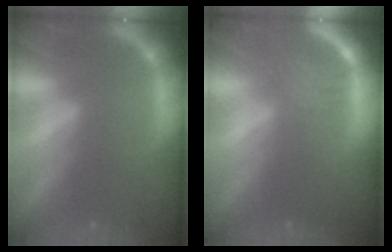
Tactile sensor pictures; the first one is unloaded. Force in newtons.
{"total": 3.5}